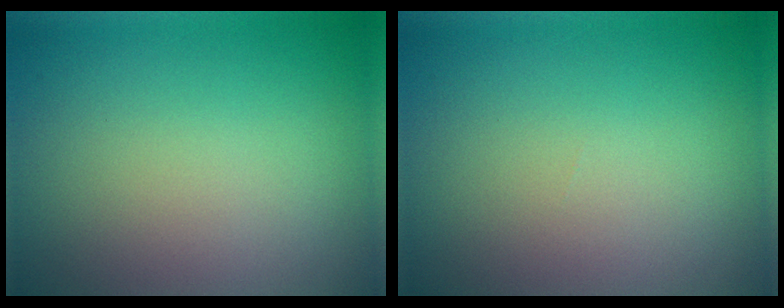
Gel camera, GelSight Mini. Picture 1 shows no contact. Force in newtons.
{"total": 0.0}